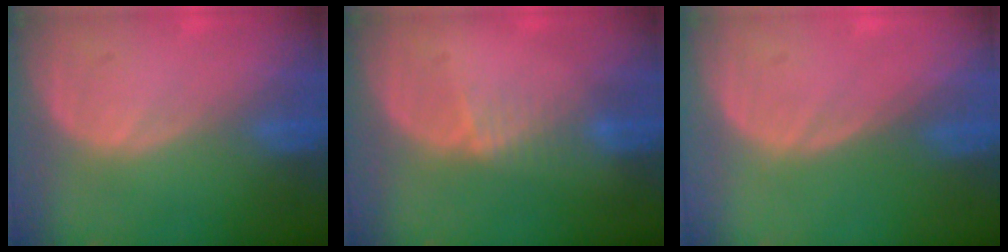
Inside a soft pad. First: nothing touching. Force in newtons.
{"total": 1.9, "press": 1.9, "slide": 0.2}
{"total": 0.0}